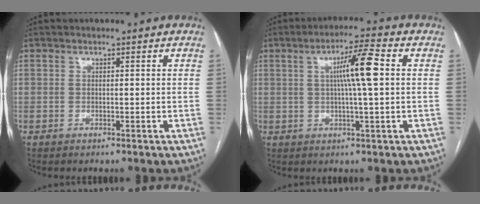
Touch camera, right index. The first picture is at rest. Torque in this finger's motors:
{"motor_torque": [0.60, 0.10, 0.35, 0.10]}